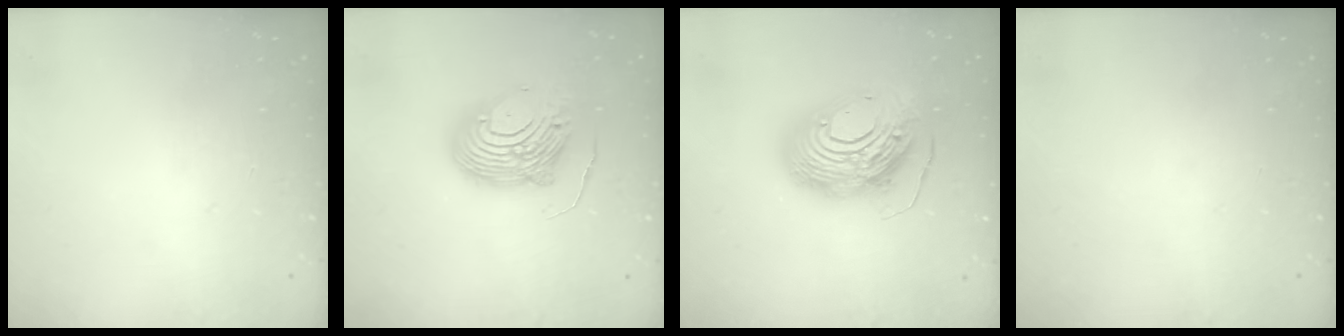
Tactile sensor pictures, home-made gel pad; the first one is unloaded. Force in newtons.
{"total": 12.3, "press": 12.2, "slide": 1.2}
{"total": 18.0, "press": 17.9, "slide": 1.9}
{"total": 0.0}